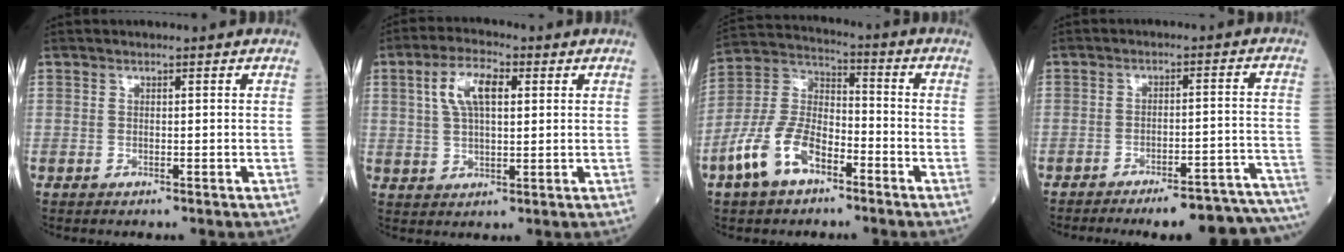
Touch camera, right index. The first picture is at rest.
{"total": 7.3, "force": [2.3, 2.8, 6.4], "torque": [-0.131, 0.015, 0.045]}
{"total": 11.5, "force": [-6.3, 5.6, 7.9], "torque": [-0.185, 0.011, -0.123]}
{"total": 17.1, "force": [-15.8, 0.7, 6.3], "torque": [-0.017, 0.019, -0.196]}